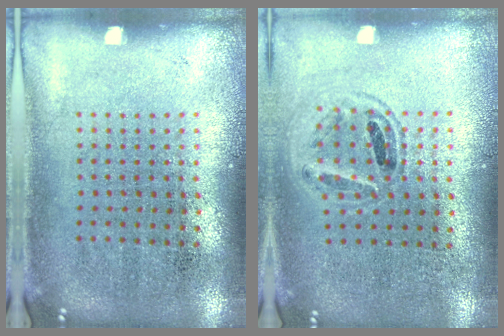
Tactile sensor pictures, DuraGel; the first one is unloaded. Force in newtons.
{"total": 1.0, "press": 1.0, "slide": 0.3}